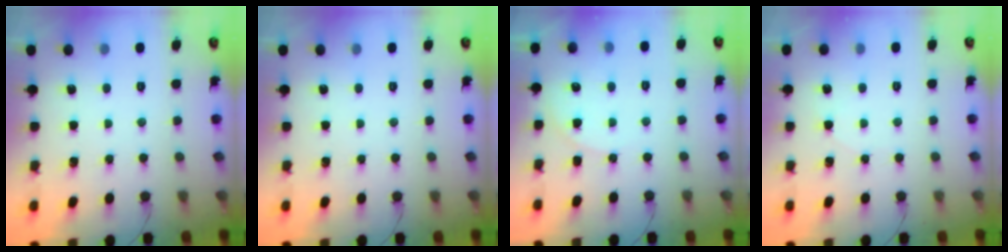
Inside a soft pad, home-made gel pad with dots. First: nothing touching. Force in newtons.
{"total": 0.0}
{"total": 5.0, "press": 5.0, "slide": 0.6}
{"total": 3.9, "press": 3.3, "slide": 2.2}